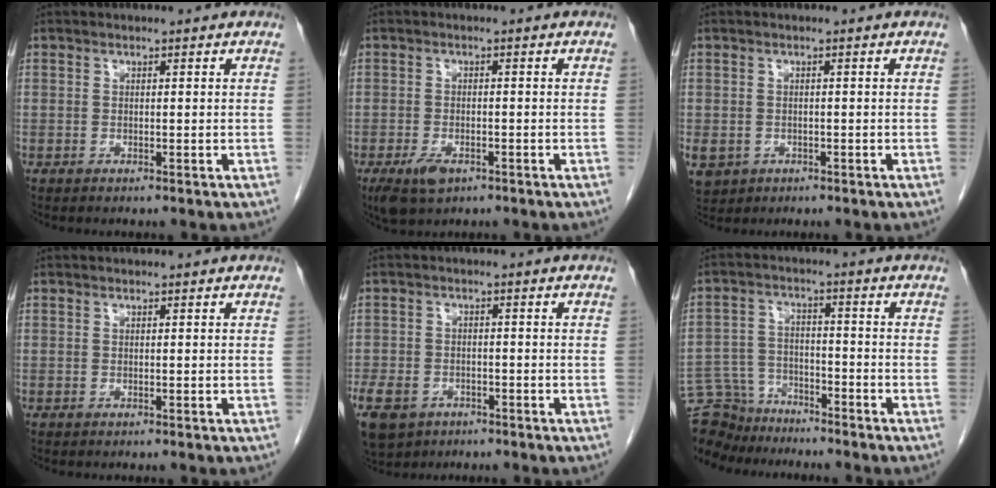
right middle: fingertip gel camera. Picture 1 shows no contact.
{"total": 4.5, "force": [-2.6, 2.2, 3.0], "torque": [-0.062, -0.006, -0.038]}
{"total": 6.5, "force": [-2.7, 5.5, 2.1], "torque": [-0.062, -0.003, -0.034]}
{"total": 0.0}
{"total": 14.0, "force": [-7.3, 10.6, 5.7], "torque": [-0.177, -0.009, -0.105]}
{"total": 10.7, "force": [-9.8, 4.3, 0.7], "torque": [-0.028, 0.023, -0.172]}